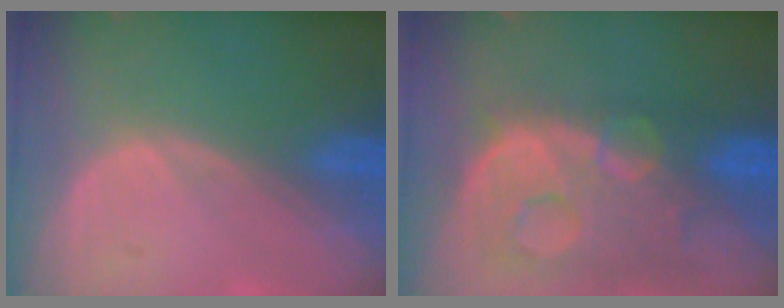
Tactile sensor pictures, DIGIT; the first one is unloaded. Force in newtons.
{"total": 13.7, "press": 11.1, "slide": 8.0}